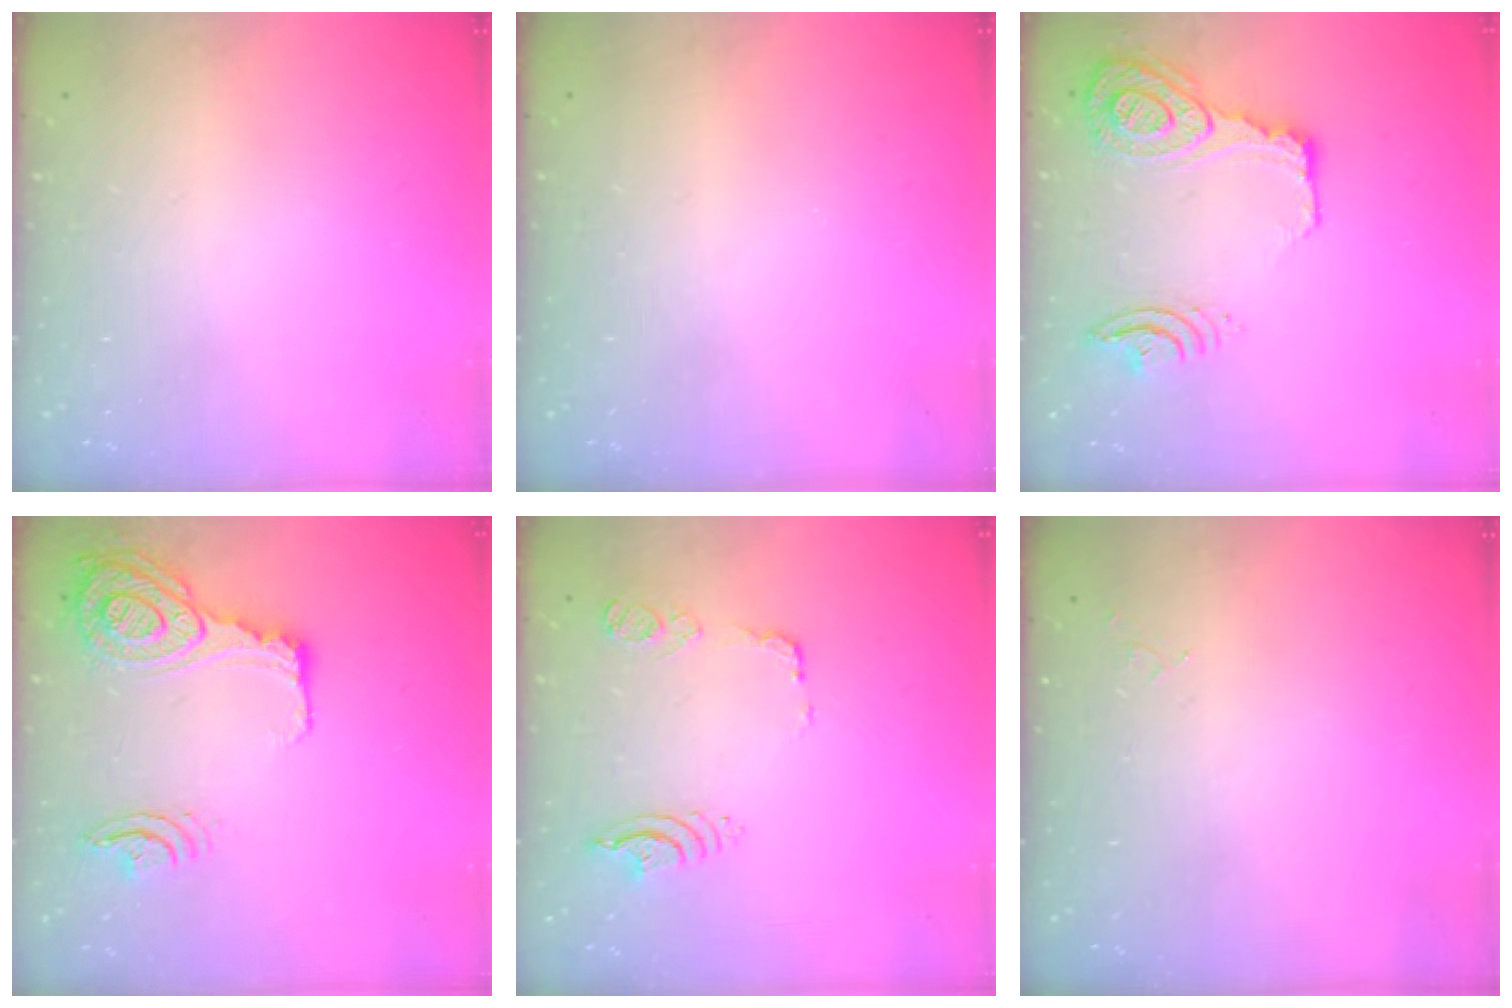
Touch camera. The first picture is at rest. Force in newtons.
{"total": 0.0}
{"total": 17.7, "press": 17.1, "slide": 4.4}
{"total": 18.9, "press": 18.6, "slide": 3.2}
{"total": 10.8, "press": 10.7, "slide": 1.4}
{"total": 5.2, "press": 5.2, "slide": 0.4}